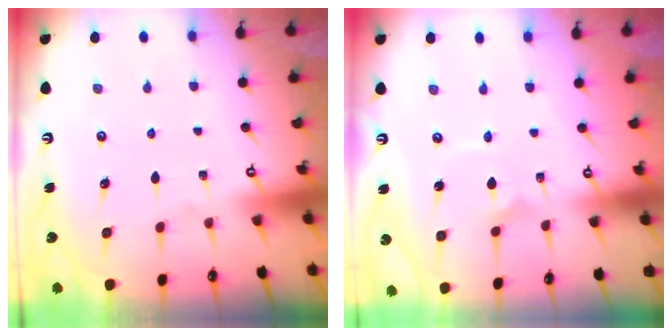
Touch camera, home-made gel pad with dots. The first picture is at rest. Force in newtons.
{"total": 1.8, "press": 1.8, "slide": 0.1}